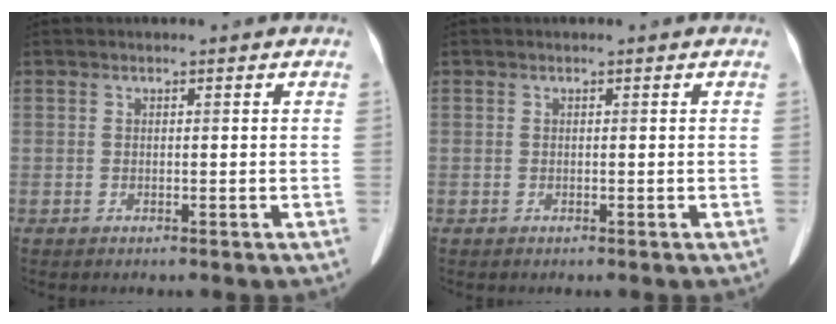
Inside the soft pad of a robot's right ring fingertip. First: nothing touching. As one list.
[{"total": 0.0}]